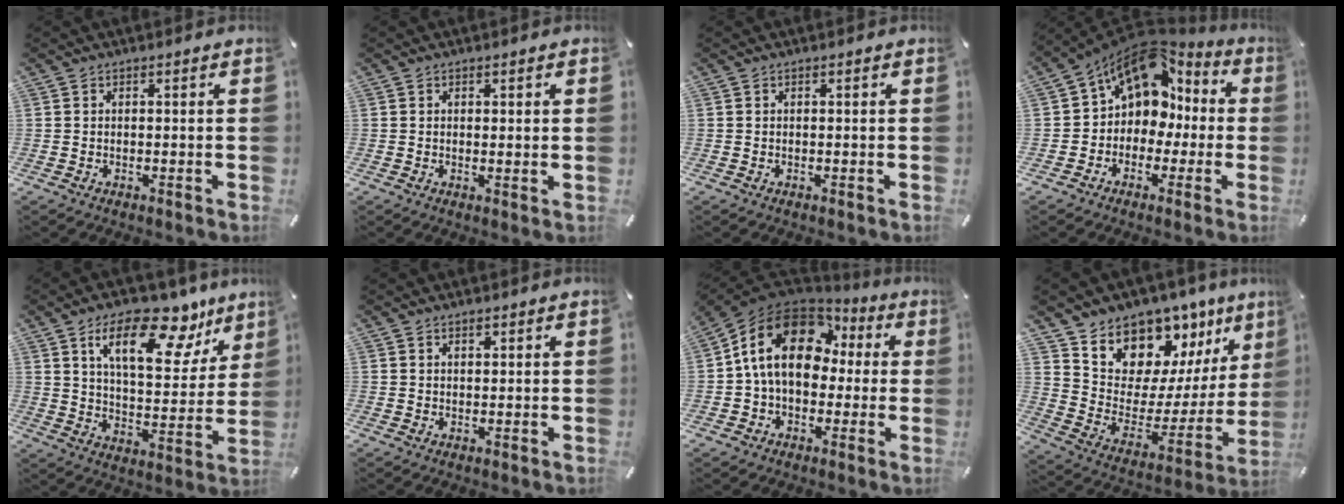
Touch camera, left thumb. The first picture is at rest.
{"total": 1.3, "force": [0.4, 0.3, 1.2], "torque": [-0.022, -0.001, 0.007]}
{"total": 0.0}
{"total": 11.7, "force": [4.9, 9.3, 4.9], "torque": [-0.091, -0.028, 0.096]}
{"total": 19.1, "force": [12.0, 8.5, 12.1], "torque": [-0.177, -0.070, 0.195]}
{"total": 0.9, "force": [0.7, 0.4, 0.4], "torque": [-0.008, 0.000, 0.012]}
{"total": 16.8, "force": [3.0, 12.6, 10.6], "torque": [-0.215, 0.007, 0.053]}
{"total": 11.3, "force": [9.7, 5.7, -0.9], "torque": [0.006, -0.124, 0.177]}